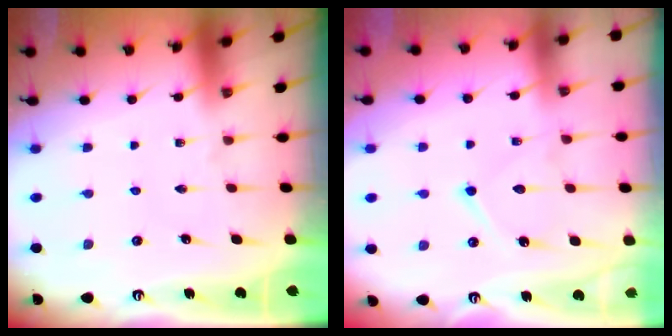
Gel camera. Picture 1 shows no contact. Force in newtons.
{"total": 9.7, "press": 9.6, "slide": 0.8}